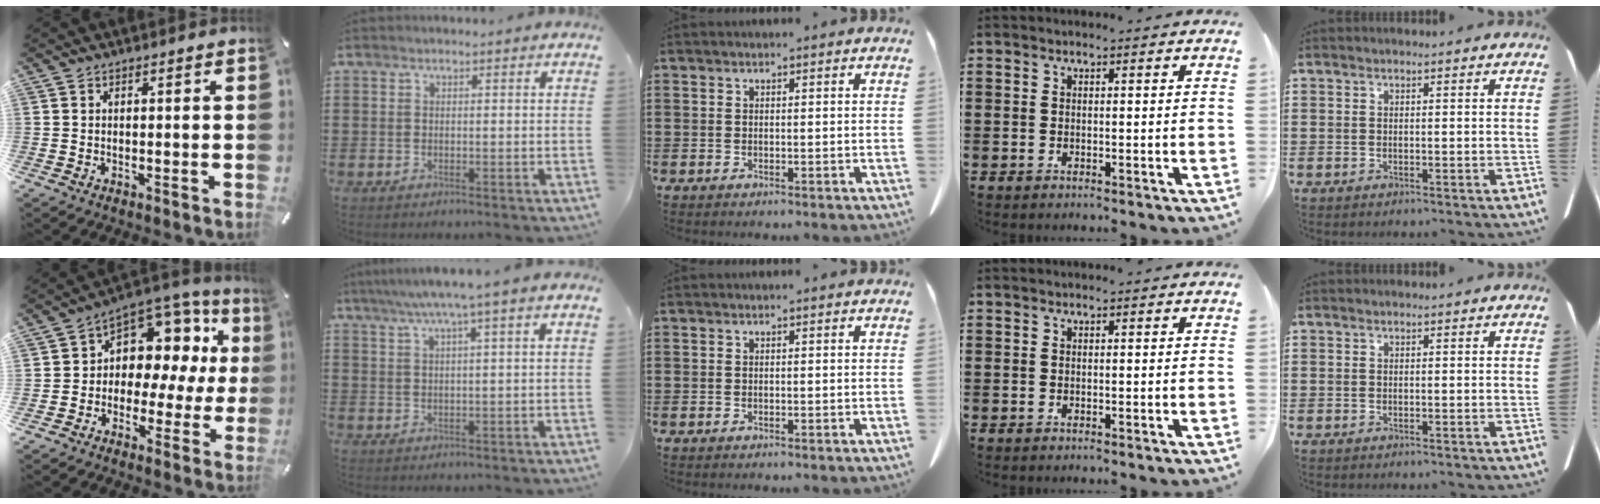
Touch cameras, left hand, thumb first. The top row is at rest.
{"thumb": {"total": 9.3, "force": [2.9, 7.7, 4.4], "torque": [-0.067, -0.043, 0.058]}, "index": {"total": 4.0, "force": [2.2, -0.3, 3.4], "torque": [-0.072, -0.001, 0.033]}}